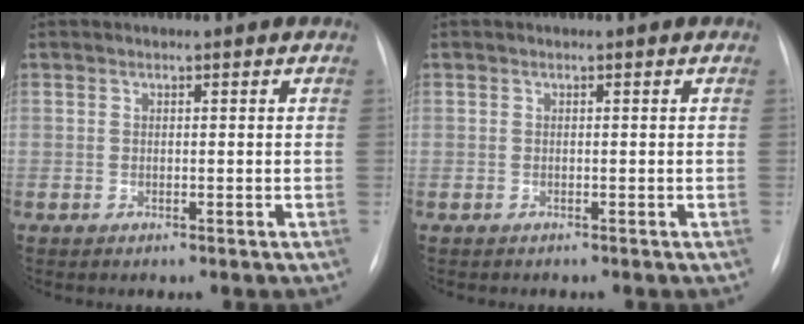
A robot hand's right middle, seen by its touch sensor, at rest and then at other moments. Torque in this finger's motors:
{"motor_torque": [-0.77, 0.29, -0.10, -0.05]}